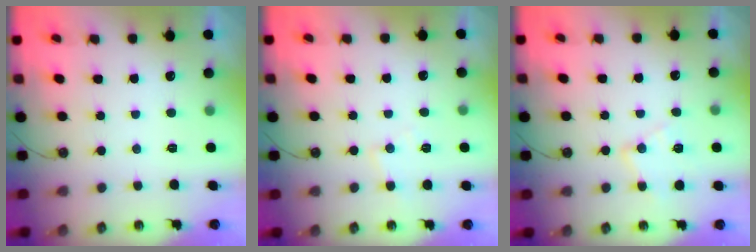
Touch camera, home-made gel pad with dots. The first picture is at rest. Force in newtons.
{"total": 5.5, "press": 5.4, "slide": 0.7}
{"total": 8.6, "press": 8.6, "slide": 0.4}